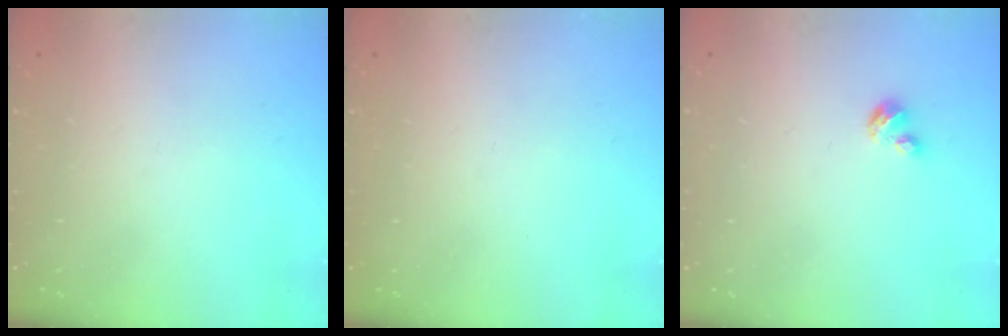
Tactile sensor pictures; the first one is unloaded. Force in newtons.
{"total": 0.0}
{"total": 3.2, "press": 3.2, "slide": 0.3}